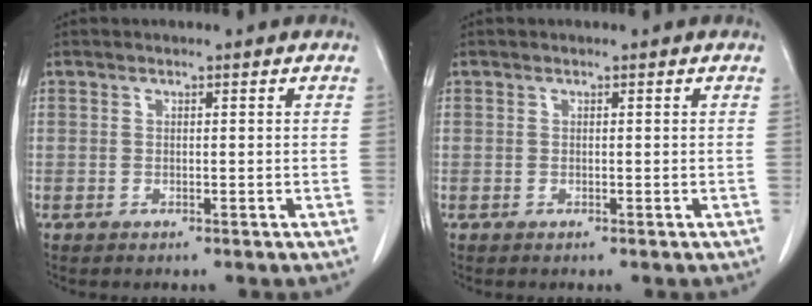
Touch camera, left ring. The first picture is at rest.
{"total": 0.0}